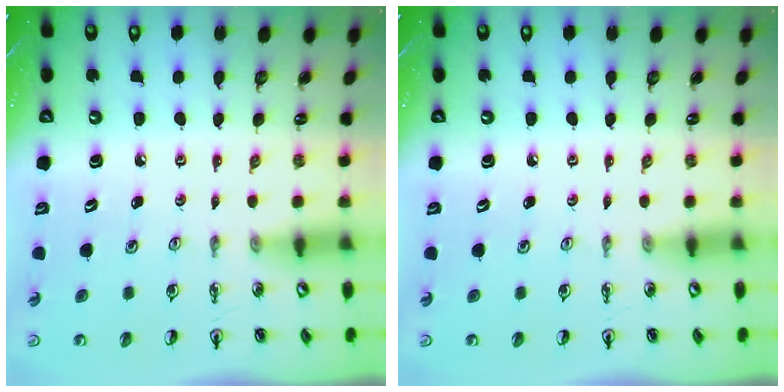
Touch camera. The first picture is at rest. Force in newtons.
{"total": 0.0}